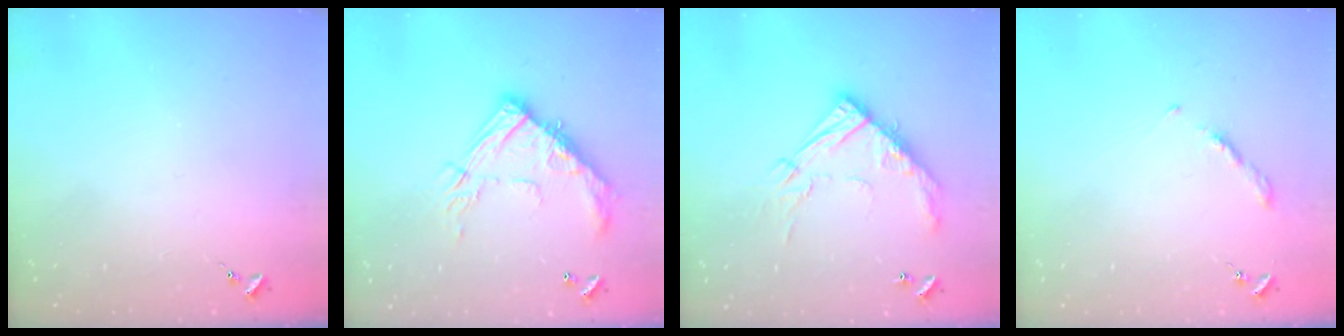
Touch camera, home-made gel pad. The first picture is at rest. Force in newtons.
{"total": 17.2, "press": 17.2, "slide": 1.2}
{"total": 16.5, "press": 16.5, "slide": 1.5}
{"total": 3.5, "press": 3.5, "slide": 0.4}